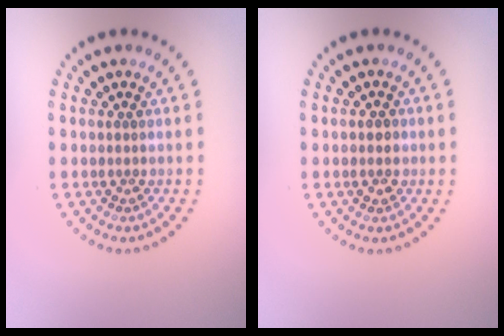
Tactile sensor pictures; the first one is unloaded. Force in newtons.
{"total": 1.4, "press": 1.3, "slide": 0.4}